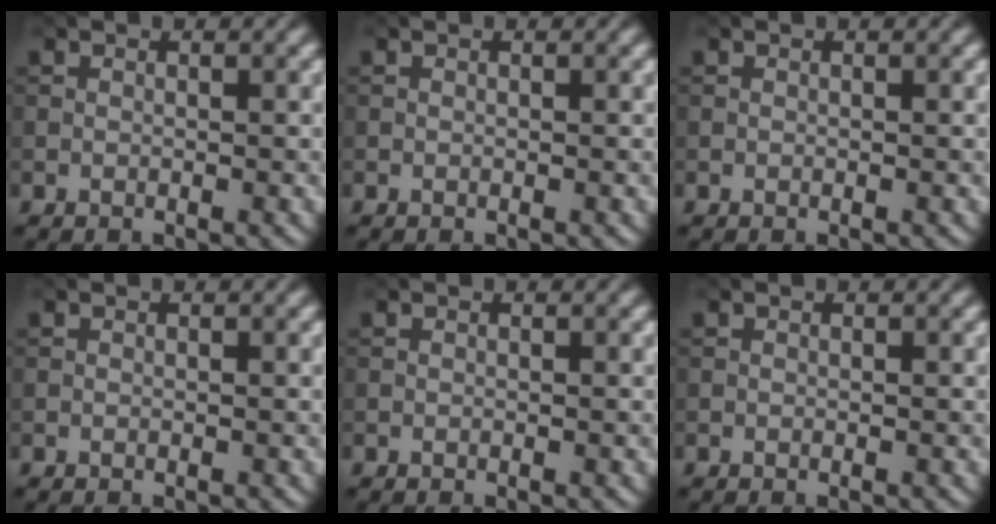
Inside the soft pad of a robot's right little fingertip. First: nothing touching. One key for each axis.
{"total": 0.0}
{"total": 0.0}
{"total": 0.0}
{"total": 0.0}
{"total": 0.0}